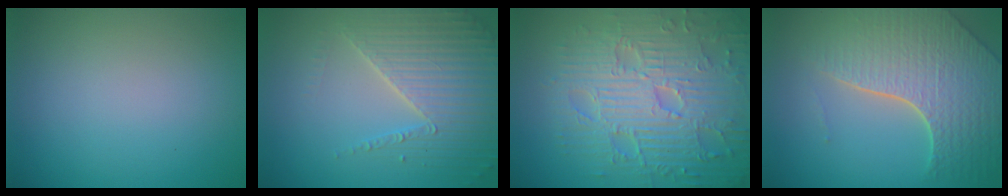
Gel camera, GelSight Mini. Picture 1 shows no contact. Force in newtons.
{"total": 4.4, "press": 4.3, "slide": 1.0}
{"total": 9.4, "press": 6.8, "slide": 6.4}
{"total": 8.0, "press": 5.6, "slide": 5.6}